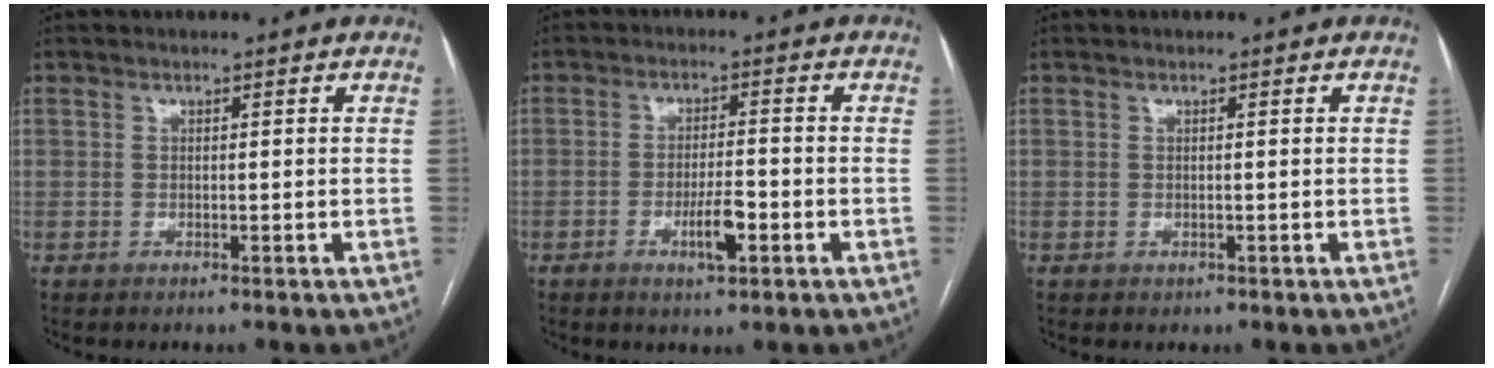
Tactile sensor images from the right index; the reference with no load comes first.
{"total": 4.9, "force": [-1.9, 1.1, 4.4], "torque": [-0.080, -0.002, -0.031]}
{"total": 0.0}